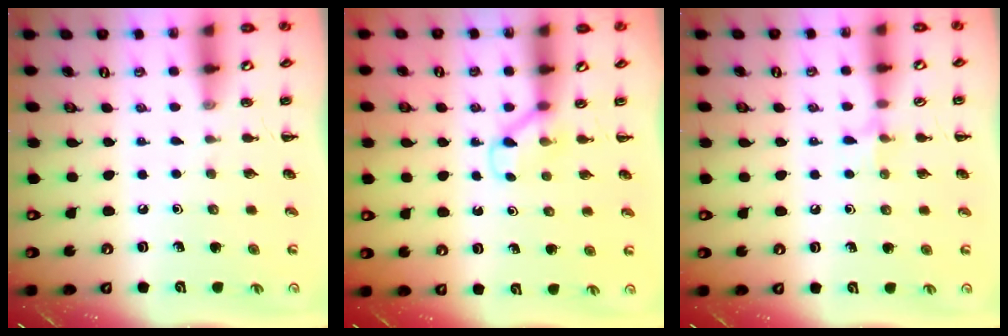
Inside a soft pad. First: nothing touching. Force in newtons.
{"total": 3.7, "press": 3.5, "slide": 1.2}
{"total": 5.5, "press": 5.3, "slide": 1.4}